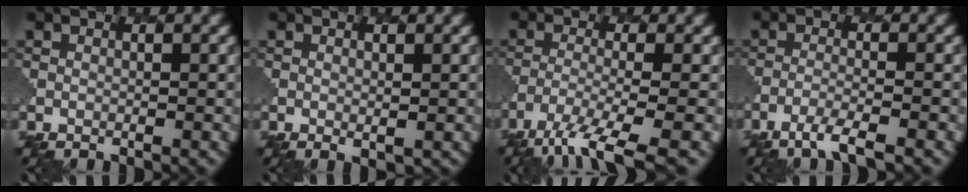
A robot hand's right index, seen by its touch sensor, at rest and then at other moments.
{"total": 0.9, "force": [0.2, 0.5, 0.8], "torque": [-0.009, -0.008, 0.007]}
{"total": 6.1, "force": [-4.1, 1.3, 4.3], "torque": [-0.073, -0.013, -0.079]}
{"total": 2.7, "force": [-2.1, 0.3, 1.6], "torque": [-0.030, -0.003, -0.050]}